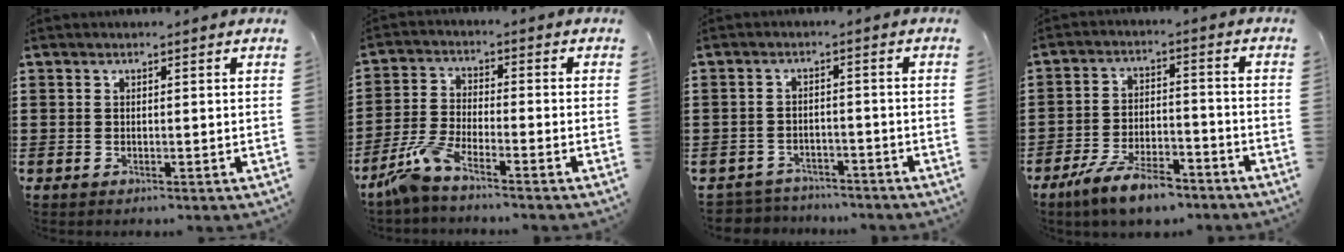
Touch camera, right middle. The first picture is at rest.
{"total": 6.0, "force": [-4.6, 0.9, 3.8], "torque": [-0.097, -0.011, -0.091]}
{"total": 3.4, "force": [-3.4, 0.5, -0.3], "torque": [-0.003, -0.002, -0.073]}
{"total": 8.2, "force": [-6.7, 2.1, 4.3], "torque": [-0.089, 0.007, -0.126]}